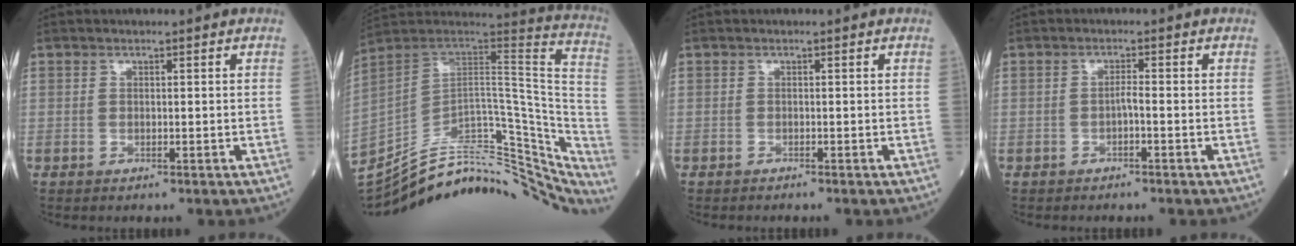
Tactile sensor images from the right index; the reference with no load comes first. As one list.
[{"total": 36.0, "force": [-29.4, 11.4, 17.3], "torque": [-0.222, -0.005, -0.399]}, {"total": 0.7, "force": [-0.7, -0.1, 0.3], "torque": [-0.003, 0.000, -0.011]}, {"total": 1.3, "force": [-0.7, 0.0, 1.1], "torque": [-0.019, 0.002, -0.014]}]